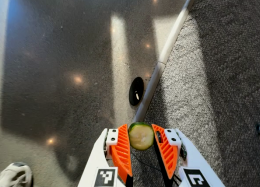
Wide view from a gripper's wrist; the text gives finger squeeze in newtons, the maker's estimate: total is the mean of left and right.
{"total": 6.6, "left": 6.3, "right": 6.8}